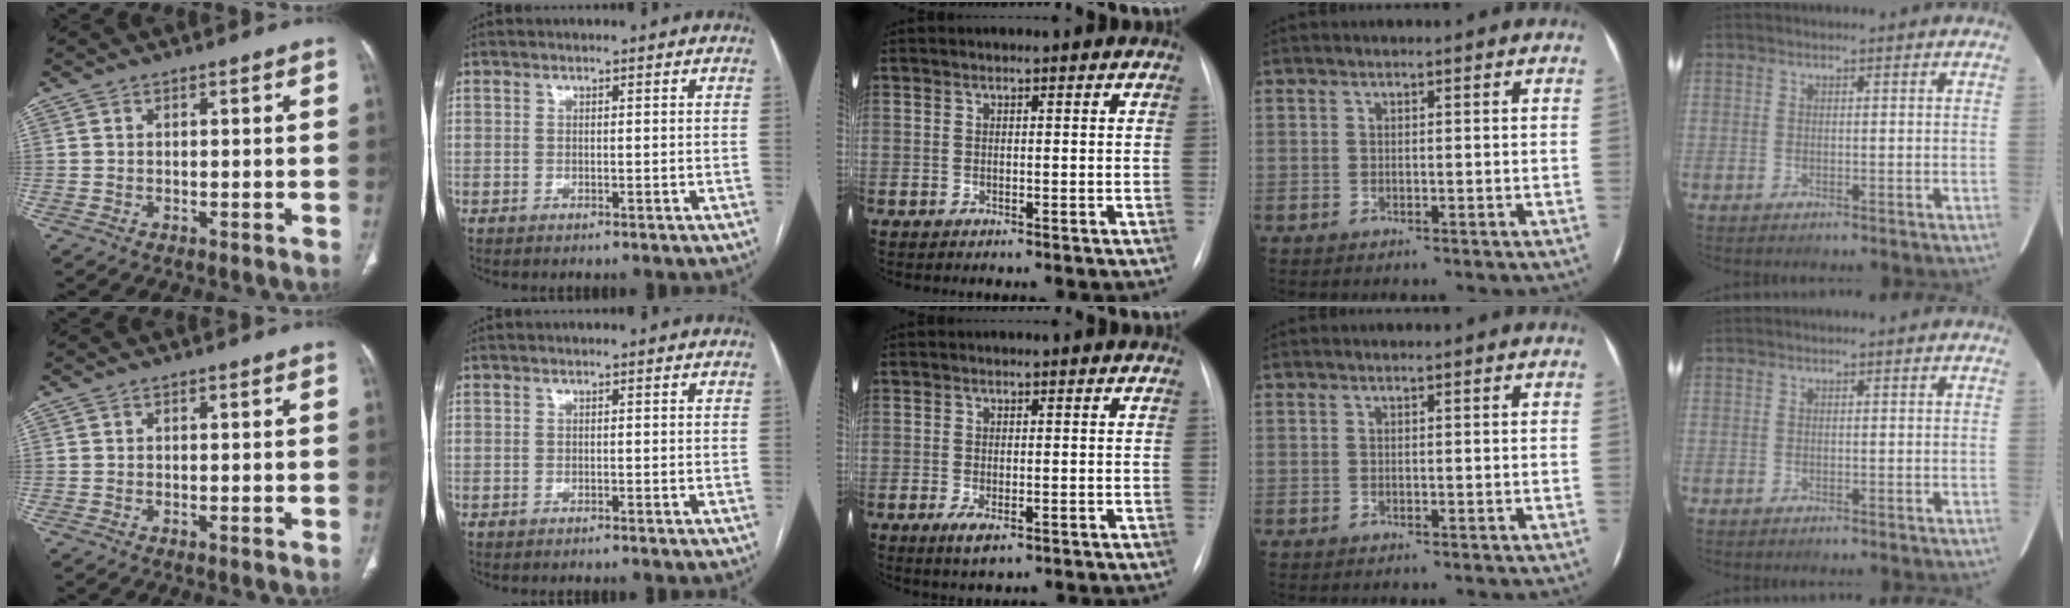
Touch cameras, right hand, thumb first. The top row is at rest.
{"middle": {"total": 2.8, "force": [-1.2, 1.0, 2.4], "torque": [-0.041, -0.005, -0.013]}}